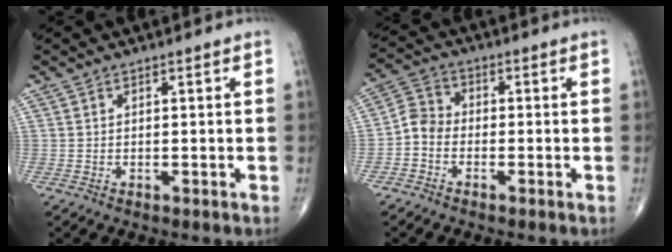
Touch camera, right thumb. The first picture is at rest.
{"total": 4.6, "force": [-1.9, 3.7, 2.0], "torque": [-0.027, 0.019, -0.052]}